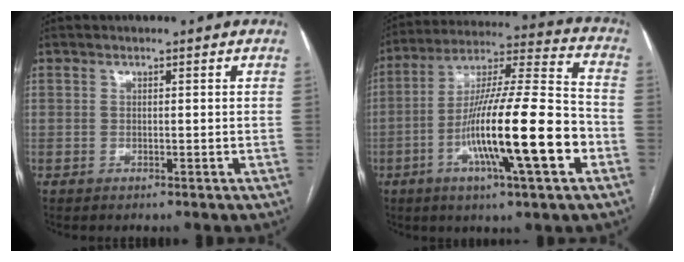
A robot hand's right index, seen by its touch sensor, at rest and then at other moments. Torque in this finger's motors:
{"motor_torque": [1.44, -0.69, 1.05, 0.21]}